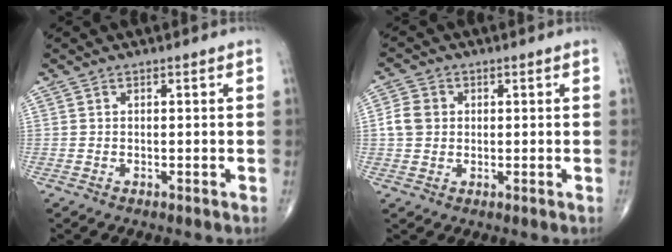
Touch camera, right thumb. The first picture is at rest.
{"total": 4.7, "force": [0.4, 4.0, 2.4], "torque": [-0.039, 0.007, 0.002]}